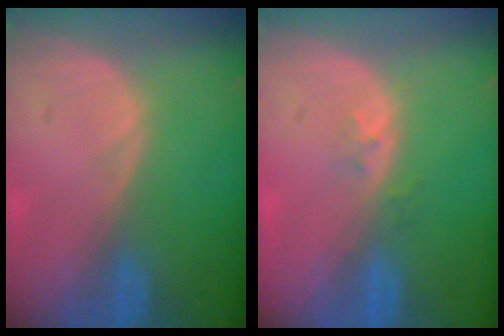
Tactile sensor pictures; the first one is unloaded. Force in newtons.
{"total": 1.6, "press": 1.2, "slide": 1.0}